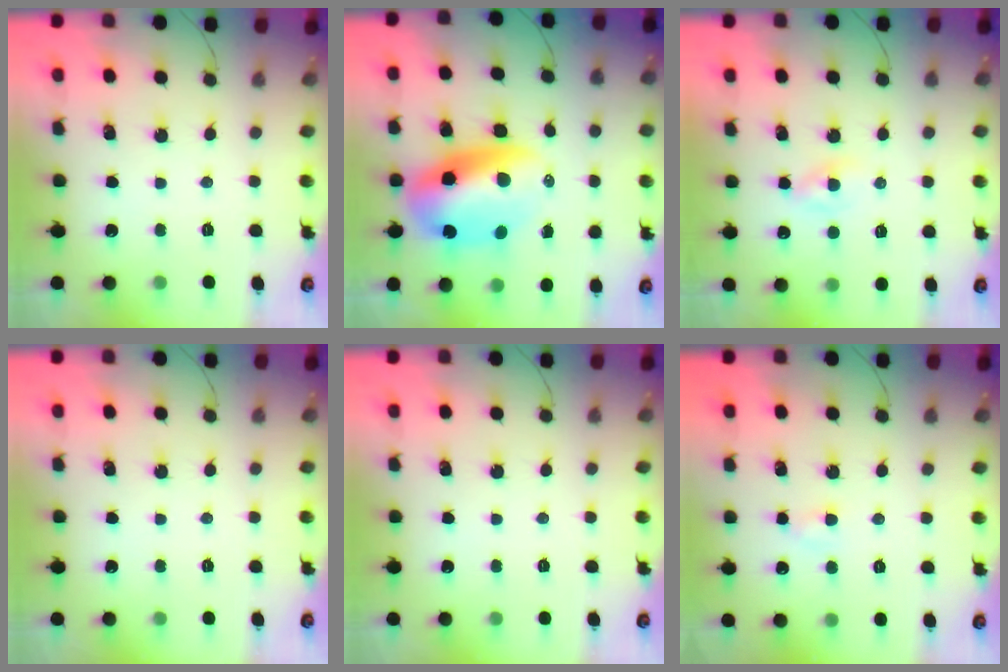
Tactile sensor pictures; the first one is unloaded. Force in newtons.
{"total": 12.8, "press": 12.4, "slide": 3.0}
{"total": 1.9, "press": 1.7, "slide": 0.8}
{"total": 0.0}
{"total": 0.0}
{"total": 2.9, "press": 2.7, "slide": 1.0}